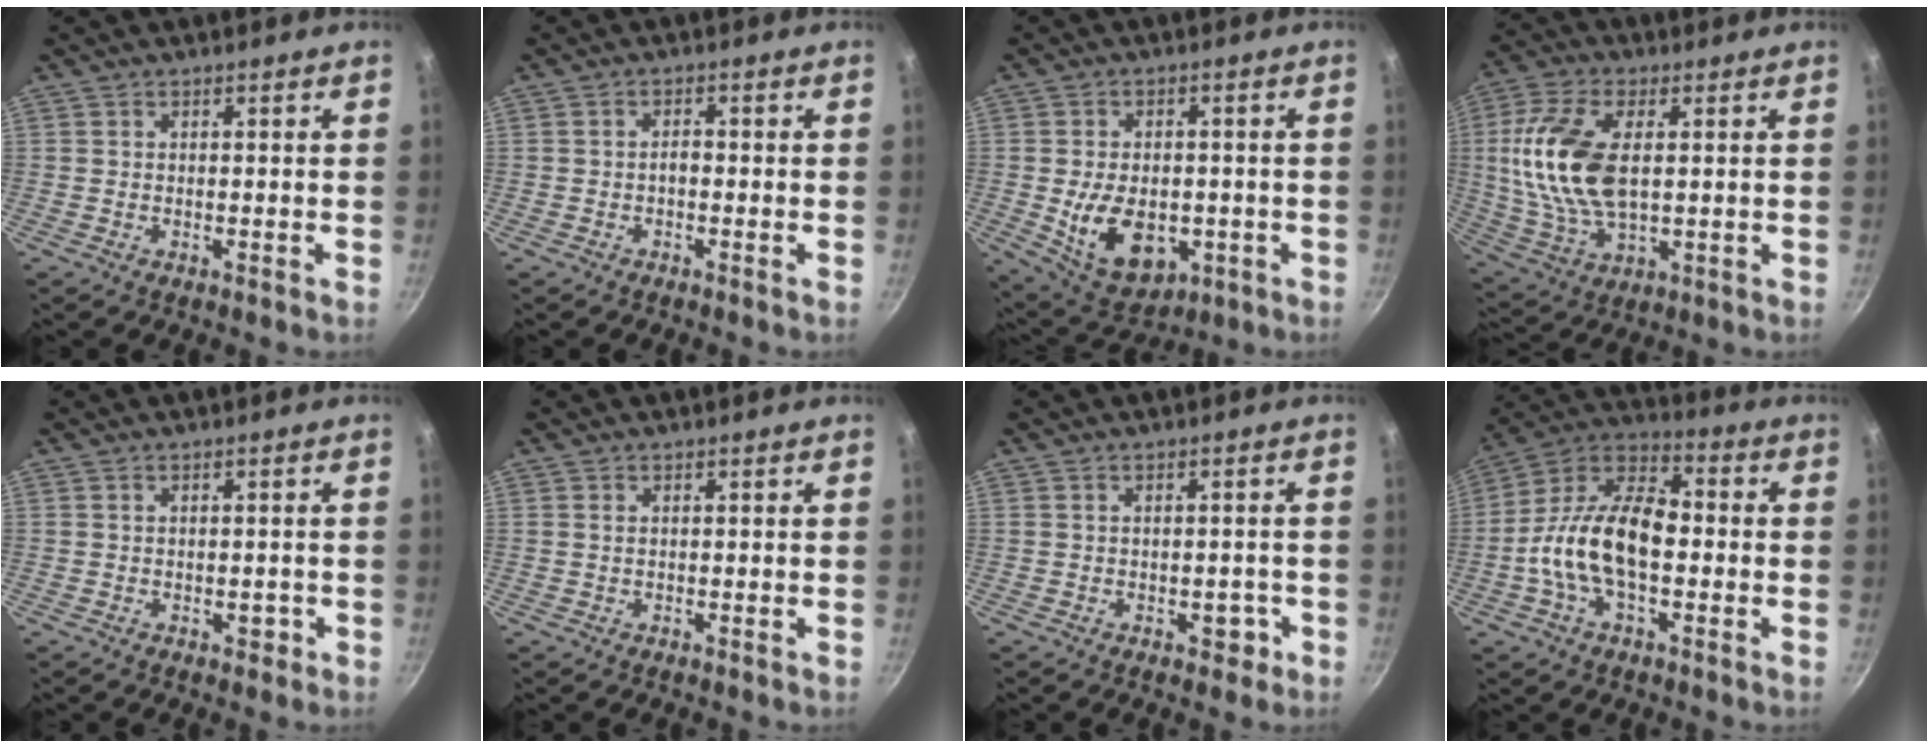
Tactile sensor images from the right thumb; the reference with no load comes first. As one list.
[{"total": 1.4, "force": [-0.5, 0.8, 1.1], "torque": [-0.012, 0.004, -0.010]}, {"total": 13.1, "force": [-2.8, 8.6, 9.4], "torque": [-0.133, 0.000, -0.022]}, {"total": 17.1, "force": [2.1, 9.0, 14.4], "torque": [-0.306, -0.007, 0.044]}, {"total": 1.5, "force": [-0.6, 1.0, 0.9], "torque": [-0.002, 0.003, -0.009]}, {"total": 0.0}, {"total": 2.6, "force": [-1.2, 1.7, 1.6], "torque": [-0.004, 0.010, -0.014]}, {"total": 16.7, "force": [-2.0, 9.0, 13.9], "torque": [-0.258, 0.039, -0.043]}]